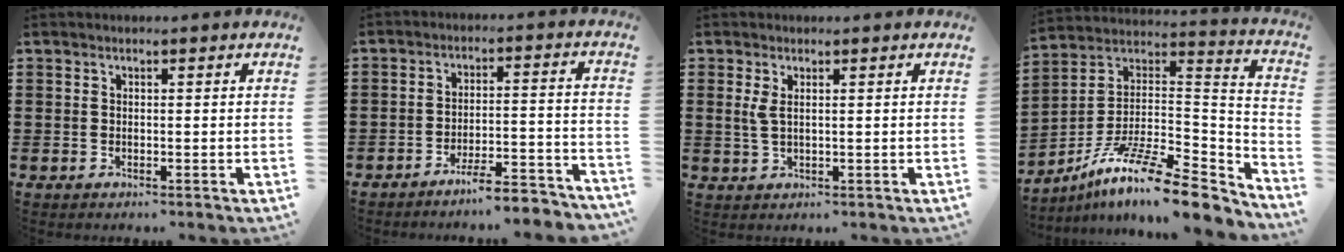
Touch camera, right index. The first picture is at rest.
{"total": 5.9, "force": [-5.4, 0.0, 2.5], "torque": [-0.040, -0.004, -0.101]}
{"total": 2.5, "force": [0.9, 0.9, 2.2], "torque": [-0.047, 0.006, 0.015]}
{"total": 14.3, "force": [-10.3, 3.0, 9.4], "torque": [-0.164, 0.020, -0.185]}